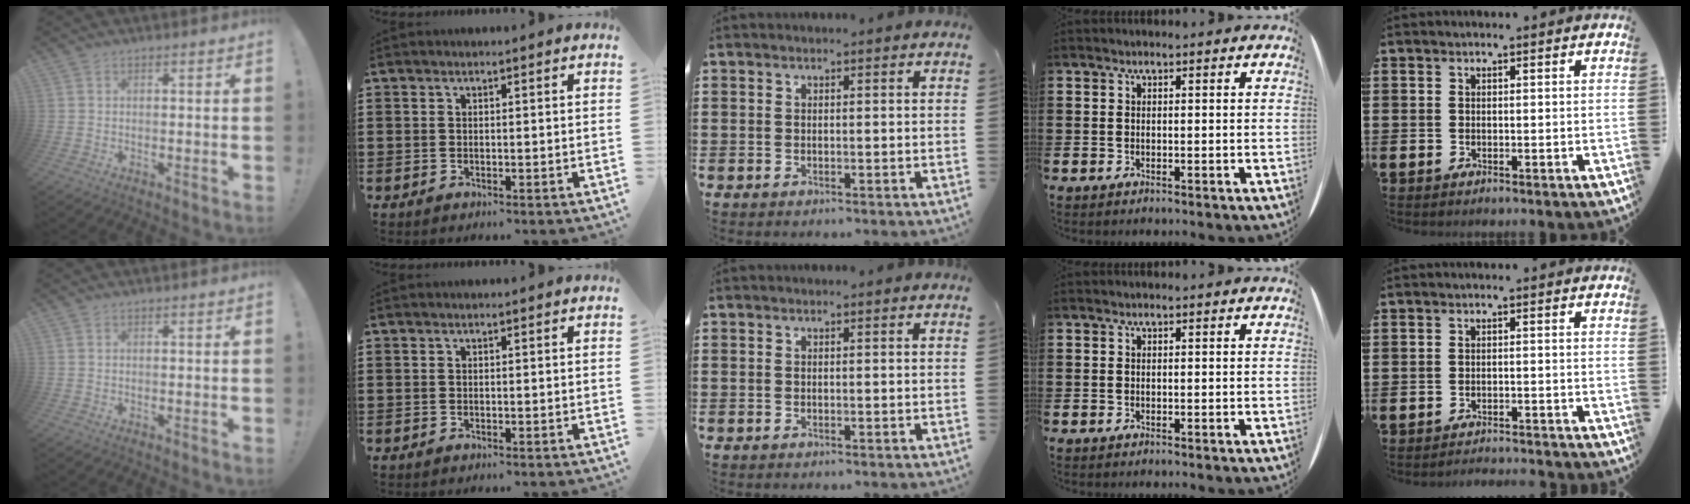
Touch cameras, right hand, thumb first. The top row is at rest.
{"little": {"total": 1.5, "force": [-1.5, -0.2, -0.1], "torque": [-0.001, 0.004, -0.031]}}